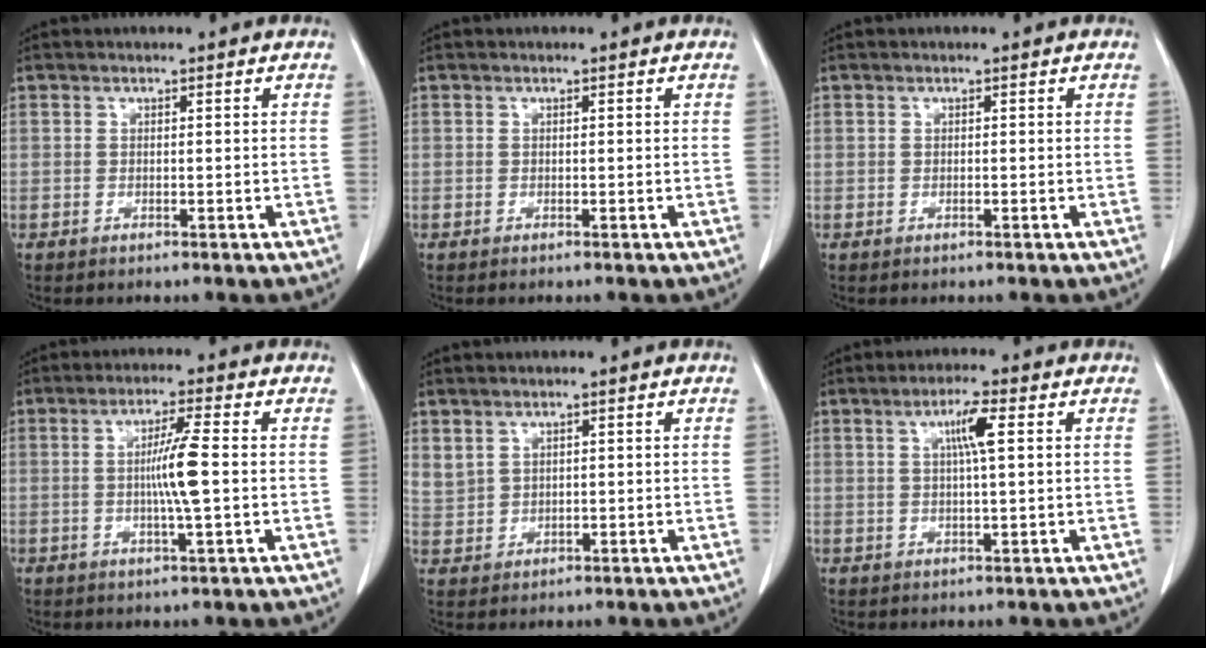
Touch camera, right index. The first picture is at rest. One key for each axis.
{"total": 0.0}
{"total": 0.0}
{"total": 6.1, "fx": -0.1, "fy": -0.5, "fz": 6.1, "tx": -0.110, "ty": -0.003, "tz": -0.001}
{"total": 3.6, "fx": 2.2, "fy": 2.6, "fz": 1.2, "tx": -0.028, "ty": 0.008, "tz": 0.060}
{"total": 4.3, "fx": 1.3, "fy": 0.2, "fz": 4.1, "tx": -0.074, "ty": 0.003, "tz": 0.022}